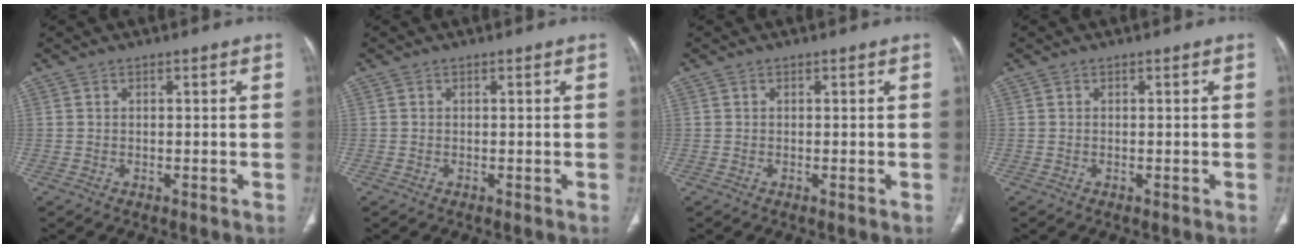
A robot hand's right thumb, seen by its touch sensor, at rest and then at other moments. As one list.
[{"total": 0.0}, {"total": 0.0}, {"total": 0.0}]